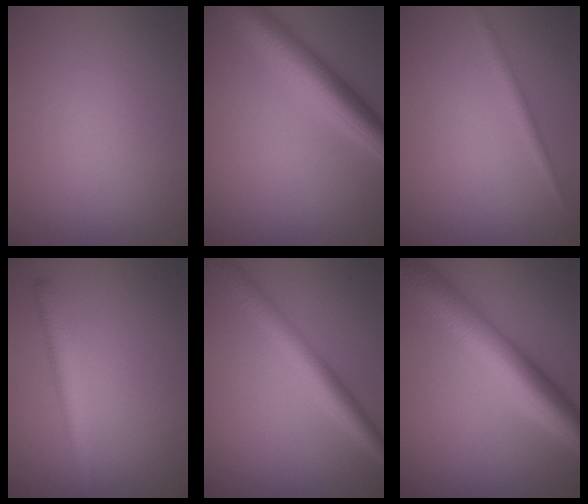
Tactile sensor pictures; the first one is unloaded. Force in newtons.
{"total": 6.1, "press": 6.1, "slide": 0.2}
{"total": 1.3, "press": 1.3, "slide": 0.1}
{"total": 2.2, "press": 2.2, "slide": 0.1}
{"total": 5.0, "press": 5.0, "slide": 0.1}
{"total": 9.0, "press": 9.0, "slide": 0.0}